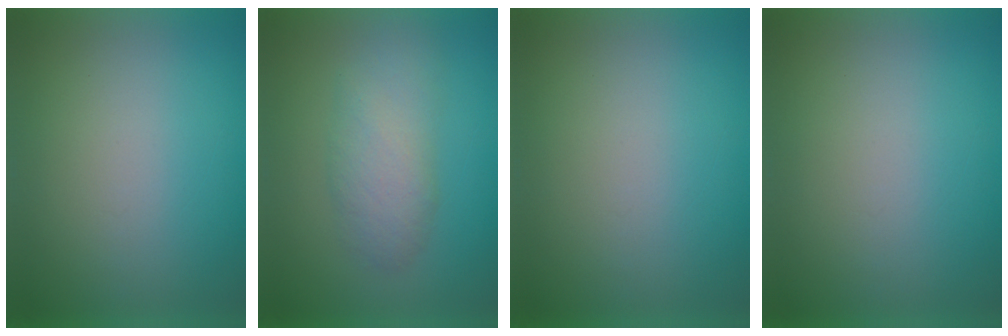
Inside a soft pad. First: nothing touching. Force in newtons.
{"total": 4.3}
{"total": 0.0}
{"total": 0.0}